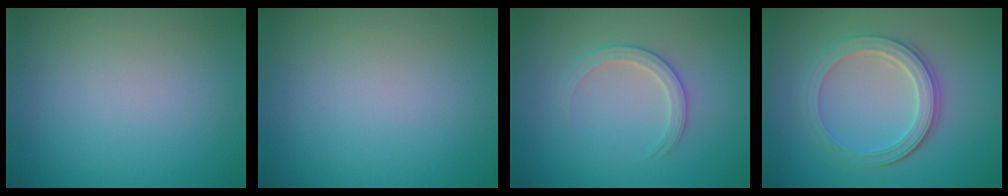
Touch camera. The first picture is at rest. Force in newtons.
{"total": 0.0}
{"total": 2.2, "press": 2.2, "slide": 0.2}
{"total": 4.0, "press": 3.4, "slide": 2.0}